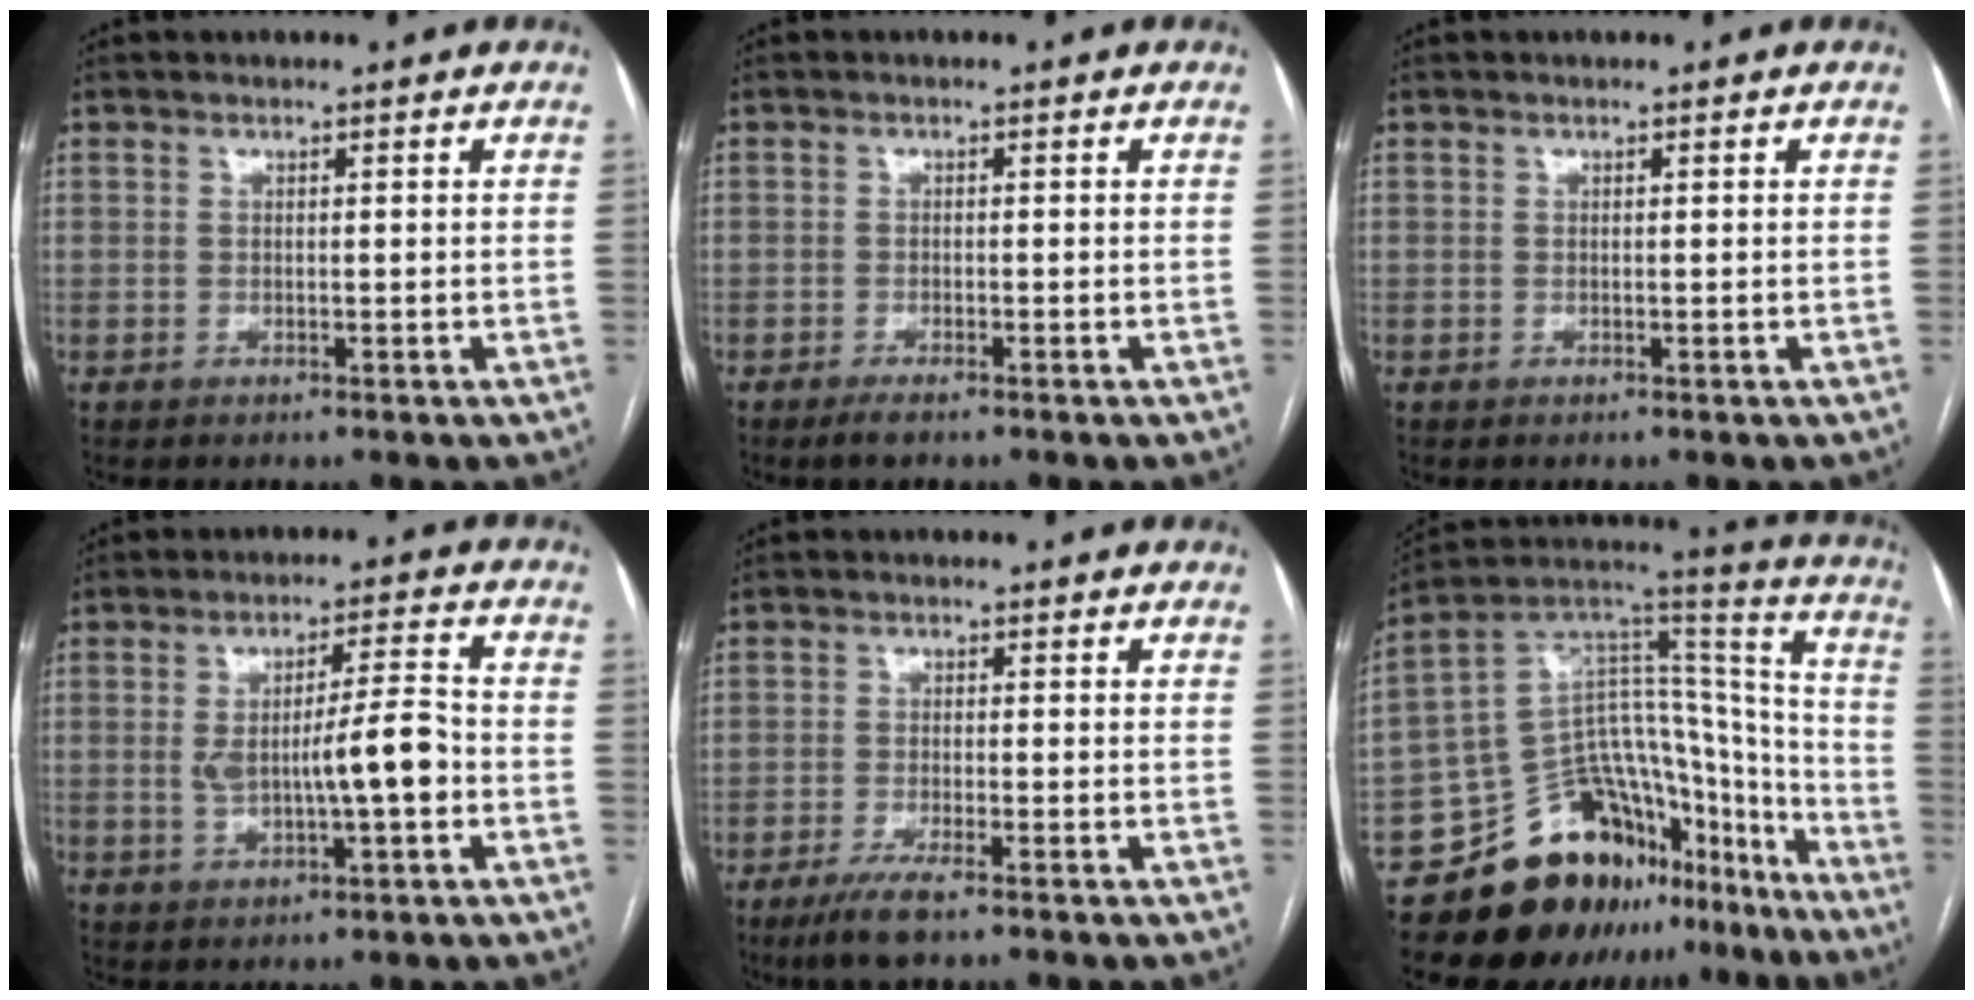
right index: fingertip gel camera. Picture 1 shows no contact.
{"total": 1.7, "force": [-1.3, 0.2, 1.1], "torque": [-0.025, -0.003, -0.024]}
{"total": 0.0}
{"total": 8.5, "force": [-1.1, 1.4, 8.3], "torque": [-0.143, 0.012, -0.014]}
{"total": 5.0, "force": [-3.5, 0.3, 3.6], "torque": [-0.071, -0.013, -0.062]}
{"total": 23.5, "force": [-16.7, 12.4, 10.8], "torque": [-0.133, 0.082, -0.254]}